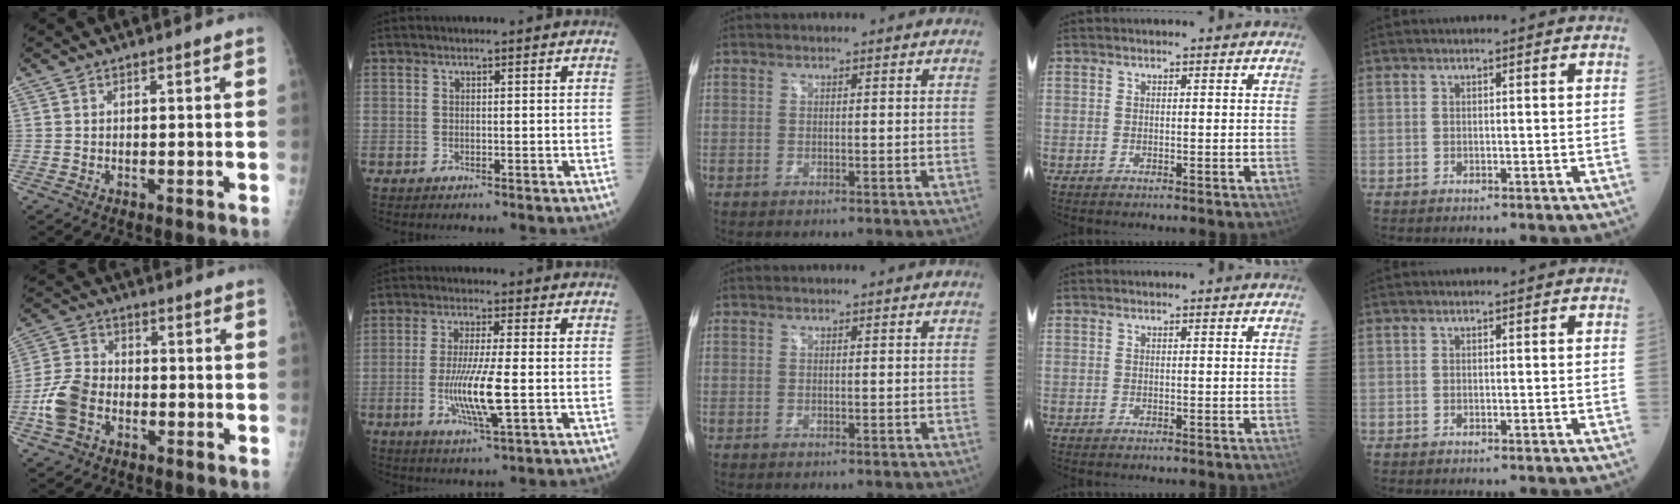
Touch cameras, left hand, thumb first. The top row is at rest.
{"thumb": {"total": 8.6, "force": [-3.1, 6.0, 5.3], "torque": [-0.110, 0.021, -0.065]}, "index": {"total": 8.4, "force": [-1.6, 0.5, 8.2], "torque": [-0.164, -0.016, -0.030]}}